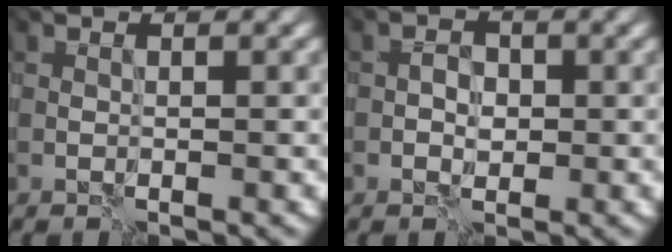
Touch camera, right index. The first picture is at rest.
{"total": 1.5, "force": [-0.4, 1.2, 0.9], "torque": [-0.015, 0.005, -0.008]}